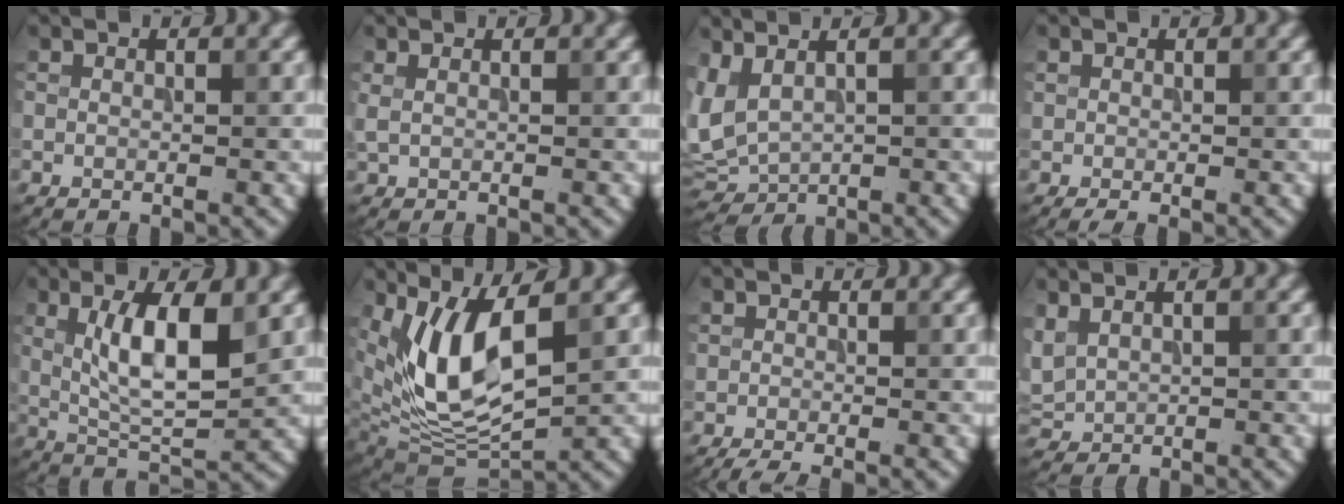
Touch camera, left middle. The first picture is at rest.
{"total": 1.0, "force": [0.5, 0.4, 0.7], "torque": [-0.014, 0.001, 0.005]}
{"total": 4.0, "force": [1.2, 2.2, 3.1], "torque": [-0.081, 0.005, 0.027]}
{"total": 0.9, "force": [-0.1, 0.8, 0.3], "torque": [0.000, -0.002, -0.007]}
{"total": 6.8, "force": [1.5, 2.0, 6.3], "torque": [-0.114, -0.003, 0.028]}
{"total": 8.7, "force": [2.3, 3.8, 7.5], "torque": [-0.154, -0.016, 0.045]}
{"total": 1.9, "force": [-1.5, 0.8, 0.8], "torque": [-0.010, -0.005, -0.035]}
{"total": 1.9, "force": [1.0, 1.2, 1.1], "torque": [-0.032, 0.007, 0.026]}